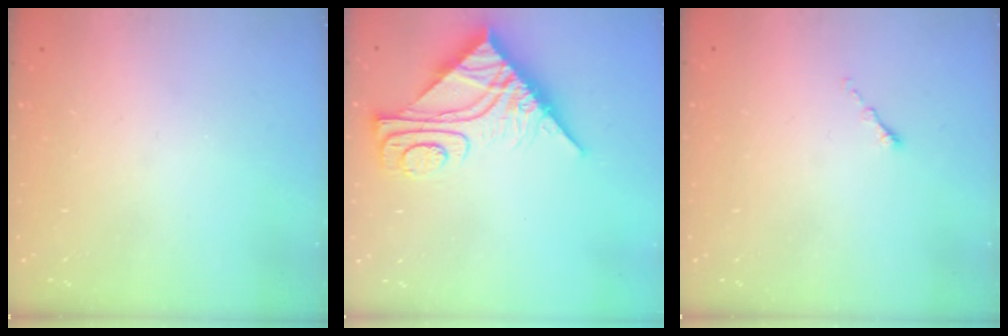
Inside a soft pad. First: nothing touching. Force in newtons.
{"total": 13.7, "press": 13.7, "slide": 1.2}
{"total": 0.0}